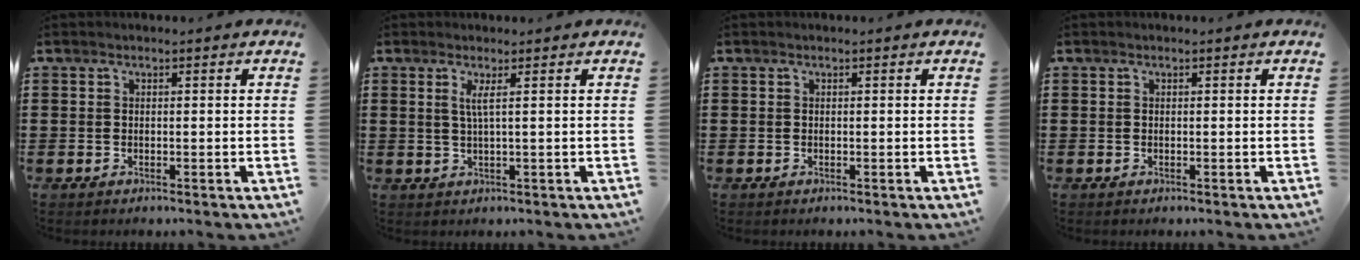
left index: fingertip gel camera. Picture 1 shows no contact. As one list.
[{"total": 2.2, "force": [0.7, -0.2, 2.0], "torque": [-0.043, -0.005, 0.010]}, {"total": 0.0}, {"total": 0.0}]